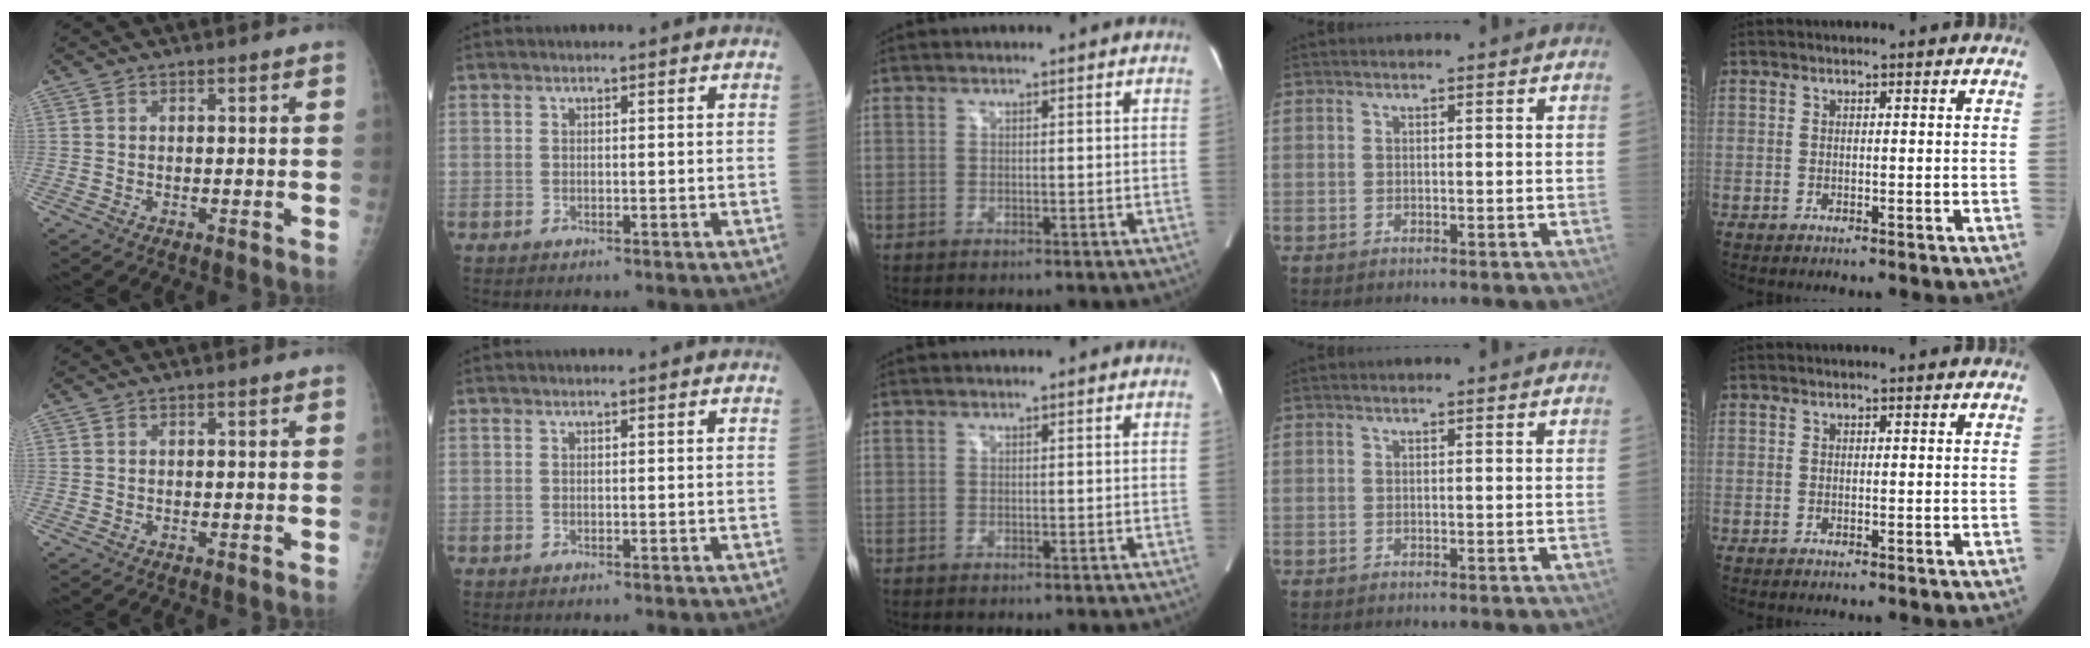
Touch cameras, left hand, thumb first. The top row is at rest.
{}